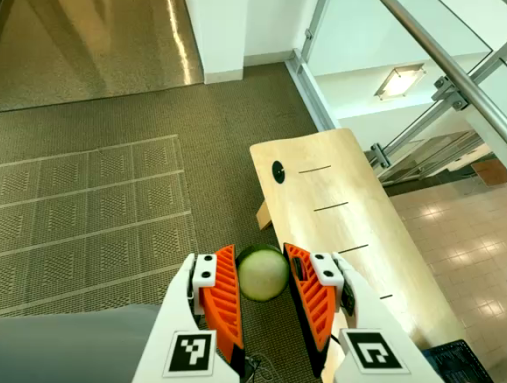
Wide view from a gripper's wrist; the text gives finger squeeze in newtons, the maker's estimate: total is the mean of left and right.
{"total": 10.7, "left": 10.9, "right": 10.6}